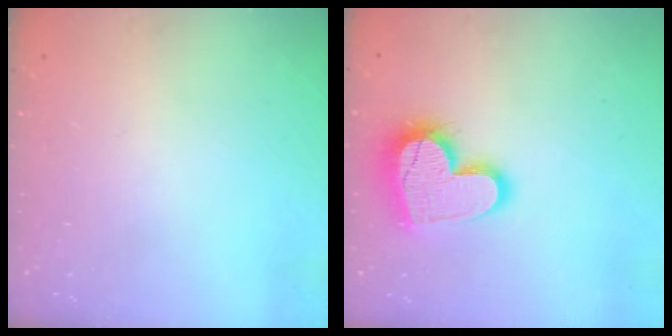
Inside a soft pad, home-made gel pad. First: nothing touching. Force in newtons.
{"total": 16.5, "press": 16.5, "slide": 1.1}